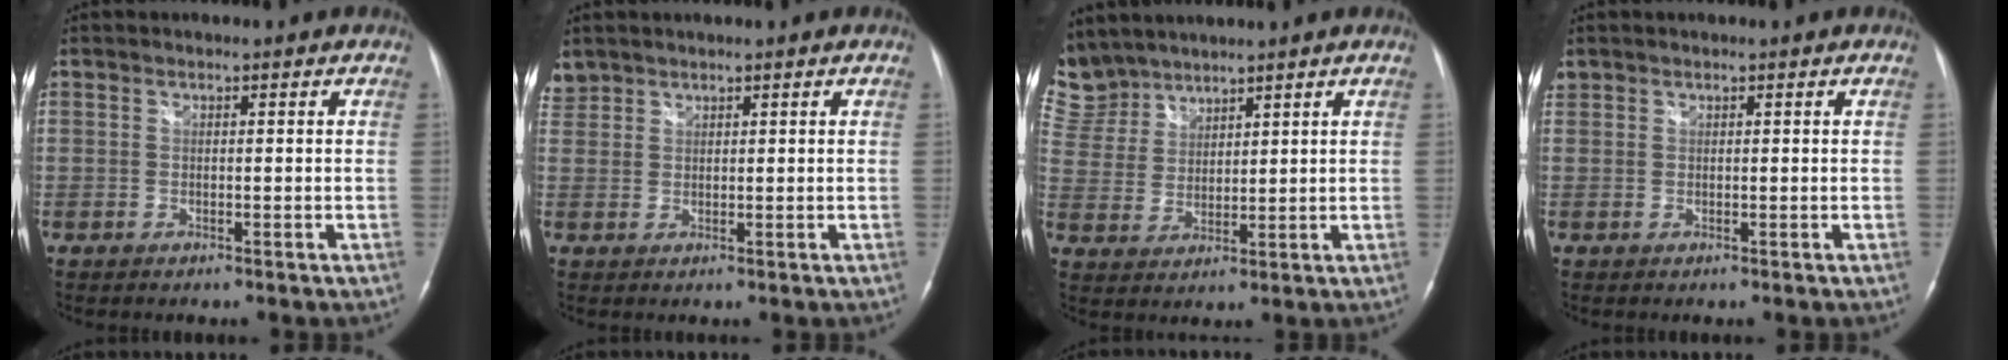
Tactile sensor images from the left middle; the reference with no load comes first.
{"total": 2.3, "force": [2.0, 1.0, -0.2], "torque": [0.001, 0.014, 0.042]}
{"total": 9.6, "force": [8.7, 4.2, 0.7], "torque": [-0.037, 0.016, 0.192]}
{"total": 0.9, "force": [0.7, 0.6, 0.0], "torque": [0.000, 0.015, 0.014]}